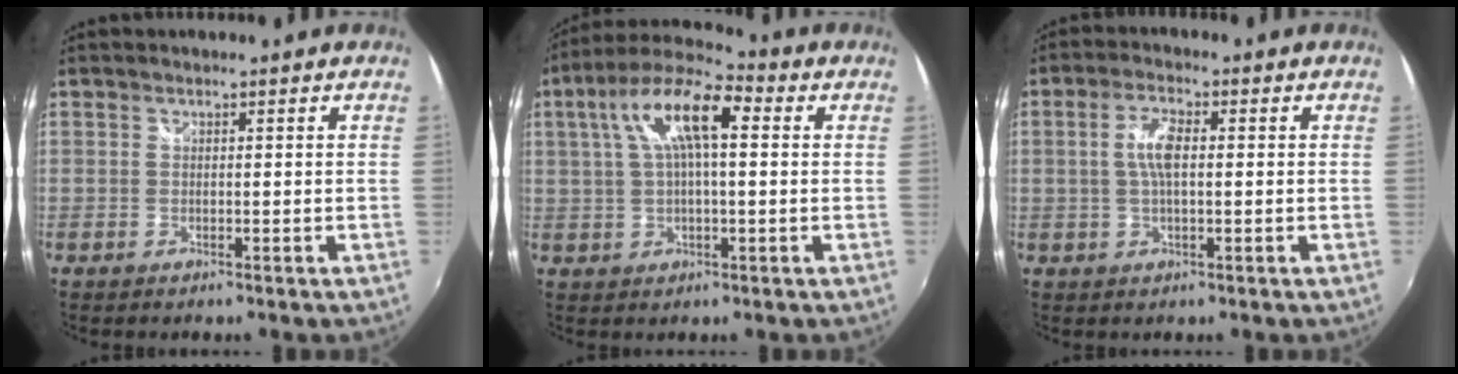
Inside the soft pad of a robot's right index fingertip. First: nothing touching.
{"total": 12.7, "force": [3.2, 4.4, 11.5], "torque": [-0.215, 0.030, 0.050]}
{"total": 4.9, "force": [0.3, 1.7, 4.5], "torque": [-0.091, 0.007, 0.006]}